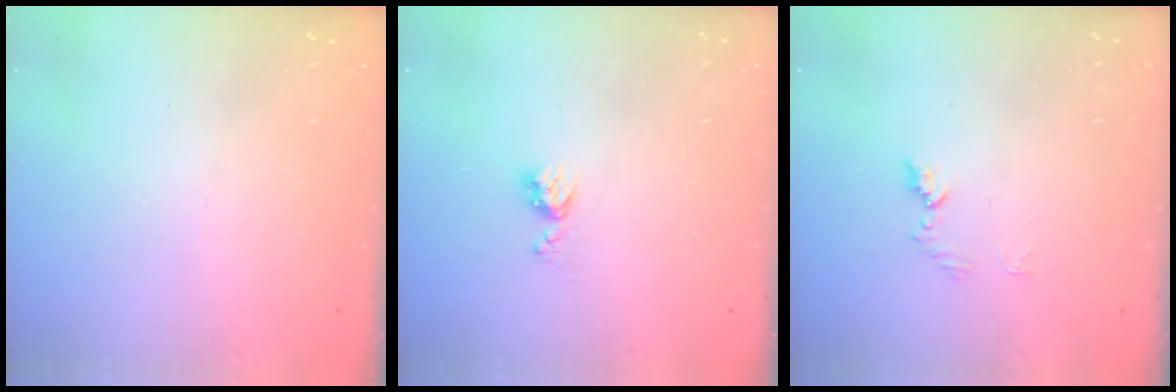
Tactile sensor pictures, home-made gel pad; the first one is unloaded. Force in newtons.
{"total": 5.5, "press": 5.5, "slide": 0.7}
{"total": 7.2, "press": 7.2, "slide": 0.7}